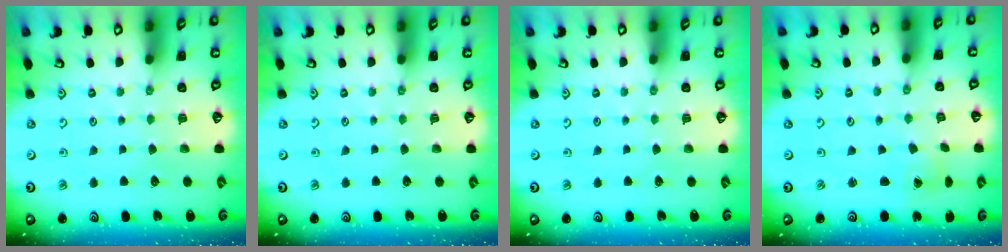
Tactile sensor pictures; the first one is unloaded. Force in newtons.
{"total": 0.0}
{"total": 0.0}
{"total": 1.5, "press": 1.5, "slide": 0.1}